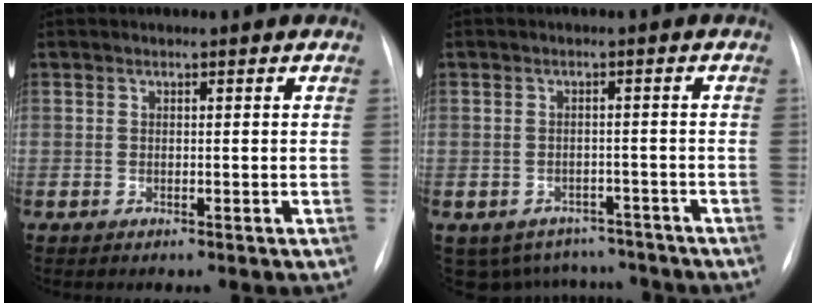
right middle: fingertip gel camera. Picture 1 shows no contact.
{"total": 8.3, "force": [-7.1, 4.4, 0.5], "torque": [-0.004, 0.021, -0.084]}